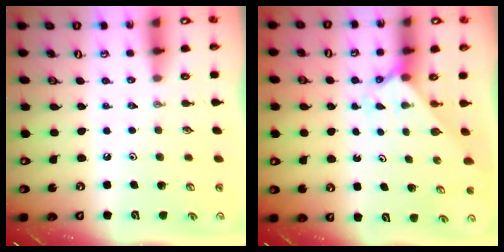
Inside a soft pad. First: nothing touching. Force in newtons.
{"total": 2.2, "press": 2.2, "slide": 0.3}